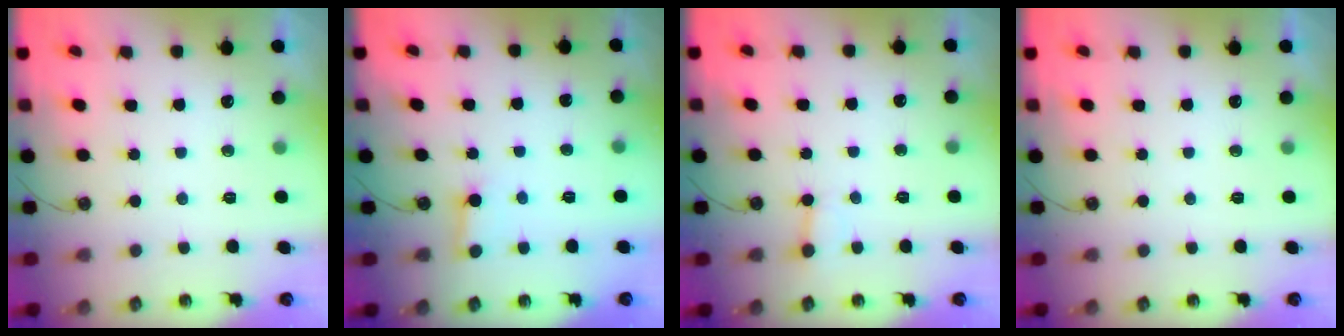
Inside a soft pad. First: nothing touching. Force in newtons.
{"total": 2.7, "press": 2.7, "slide": 0.0}
{"total": 2.1, "press": 2.1, "slide": 0.1}
{"total": 0.0}